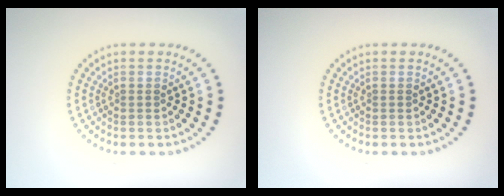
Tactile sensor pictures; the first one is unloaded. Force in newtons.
{"total": 0.0}